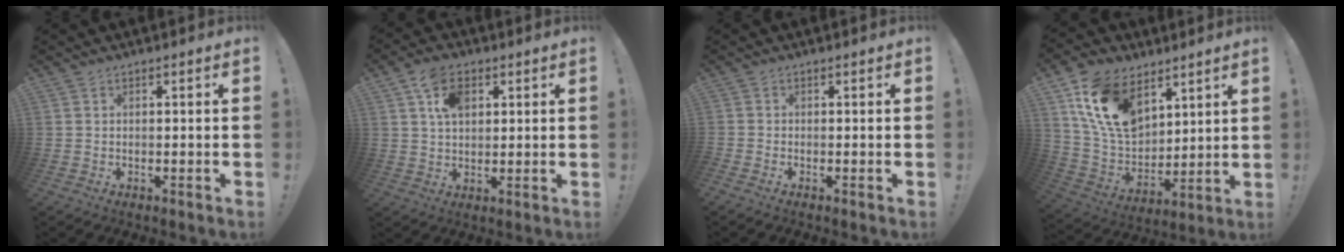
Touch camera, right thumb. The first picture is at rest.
{"total": 9.1, "force": [3.8, 6.1, 5.7], "torque": [-0.105, 0.007, 0.073]}
{"total": 0.8, "force": [-0.4, -0.3, 0.6], "torque": [-0.011, -0.003, -0.007]}
{"total": 18.6, "force": [9.6, 12.2, 10.2], "torque": [-0.193, -0.044, 0.184]}